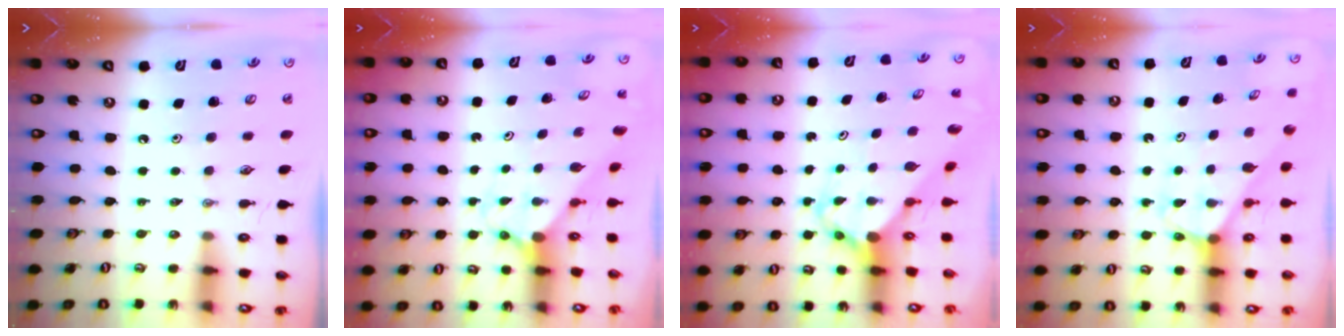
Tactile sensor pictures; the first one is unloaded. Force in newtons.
{"total": 1.7, "press": 1.7, "slide": 0.2}
{"total": 4.7, "press": 4.7, "slide": 0.4}
{"total": 2.4, "press": 2.4, "slide": 0.2}